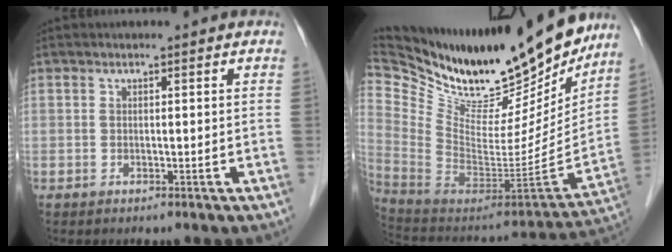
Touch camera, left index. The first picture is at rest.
{"total": 31.9, "force": [26.4, 9.6, 15.0], "torque": [-0.285, -0.044, 0.413]}